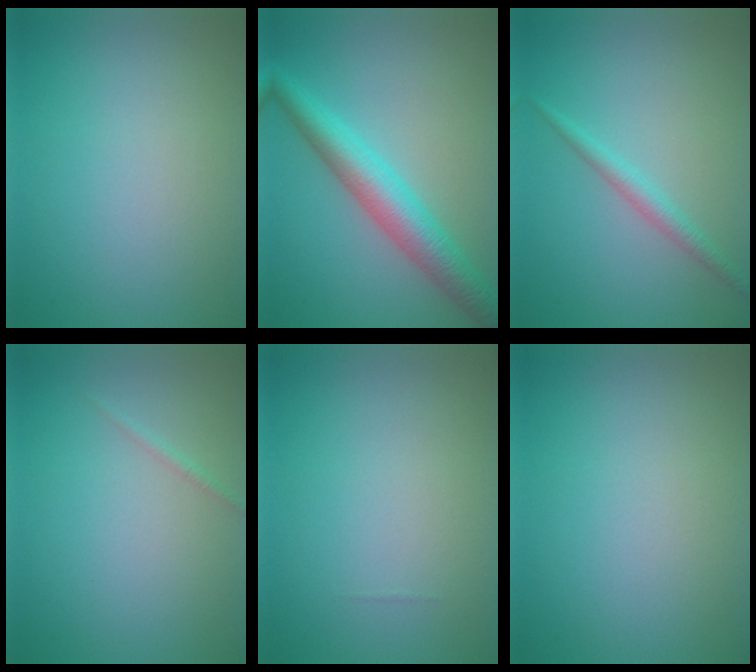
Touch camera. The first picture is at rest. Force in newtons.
{"total": 5.6, "press": 5.6, "slide": 0.2}
{"total": 1.7, "press": 1.7, "slide": 0.1}
{"total": 0.6, "press": 0.6, "slide": 0.0}
{"total": 0.0}
{"total": 0.0}